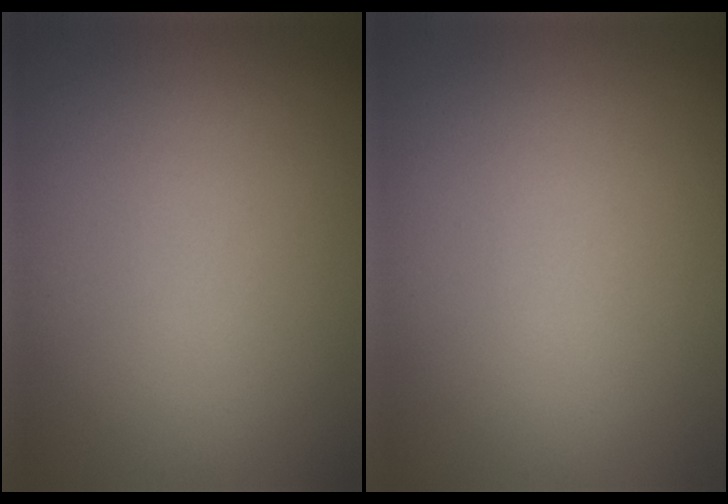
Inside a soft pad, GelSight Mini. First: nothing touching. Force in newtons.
{"total": 0.0}